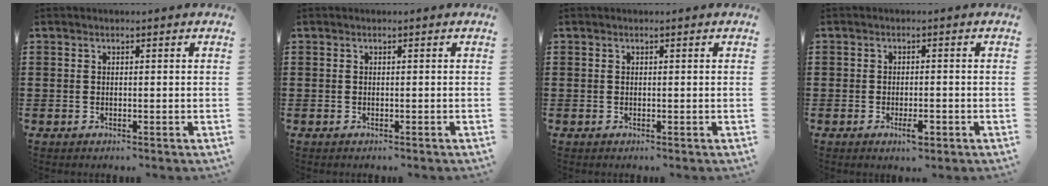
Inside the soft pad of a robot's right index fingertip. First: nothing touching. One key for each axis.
{"total": 0.0}
{"total": 0.0}
{"total": 2.6, "fx": -1.4, "fy": 1.0, "fz": 2.0, "tx": -0.034, "ty": 0.001, "tz": -0.025}